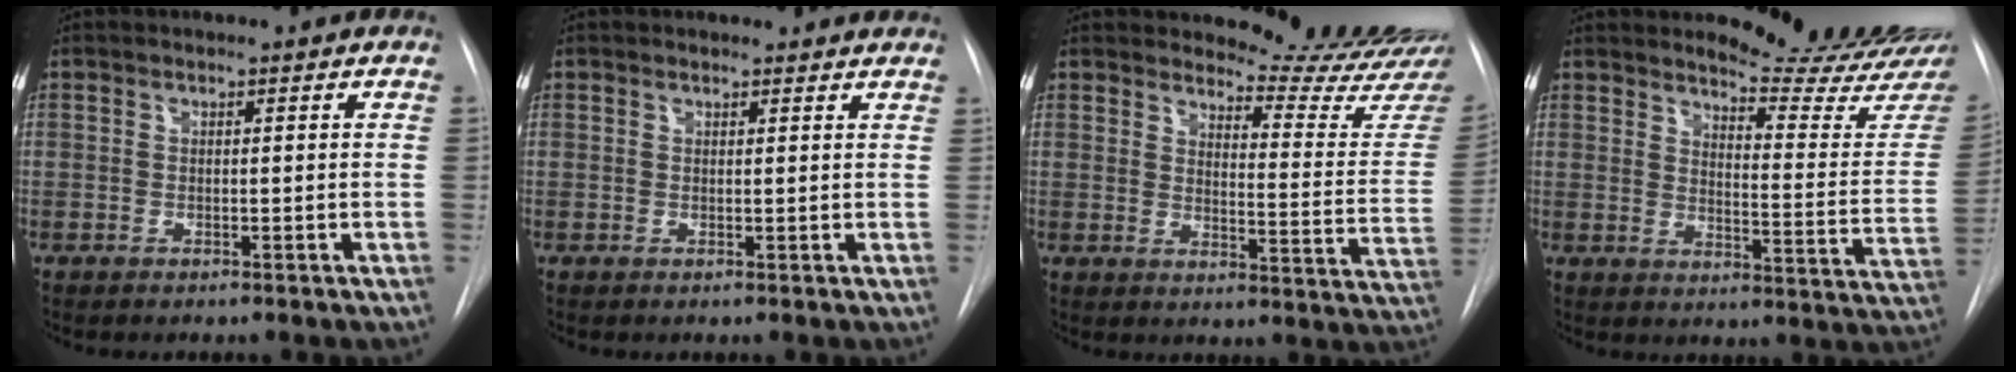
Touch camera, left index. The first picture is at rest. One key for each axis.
{"total": 5.3, "fx": 5.2, "fy": 1.0, "fz": 0.8, "tx": -0.004, "ty": 0.010, "tz": 0.045}
{"total": 16.8, "fx": 16.4, "fy": -0.2, "fz": 3.9, "tx": -0.047, "ty": -0.141, "tz": 0.184}
{"total": 17.3, "fx": 16.5, "fy": -0.1, "fz": 5.4, "tx": -0.074, "ty": -0.132, "tz": 0.194}